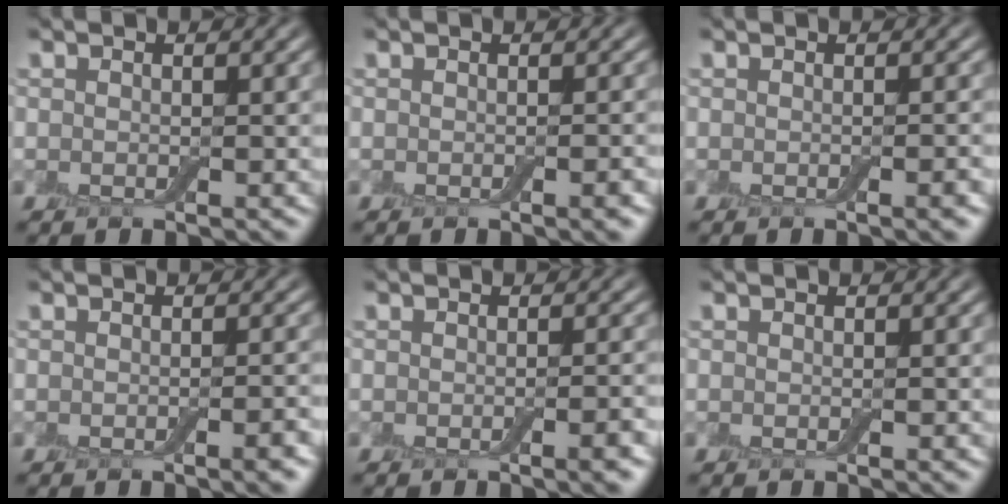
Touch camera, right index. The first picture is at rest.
{"total": 1.5, "force": [-0.5, 0.3, 1.3], "torque": [-0.012, 0.001, -0.007]}
{"total": 1.5, "force": [-0.5, 0.3, 1.4], "torque": [-0.012, 0.001, -0.007]}
{"total": 1.8, "force": [-0.7, 0.4, 1.7], "torque": [-0.015, 0.002, -0.009]}
{"total": 2.1, "force": [-0.7, 0.5, 1.9], "torque": [-0.018, 0.003, -0.011]}
{"total": 0.0}